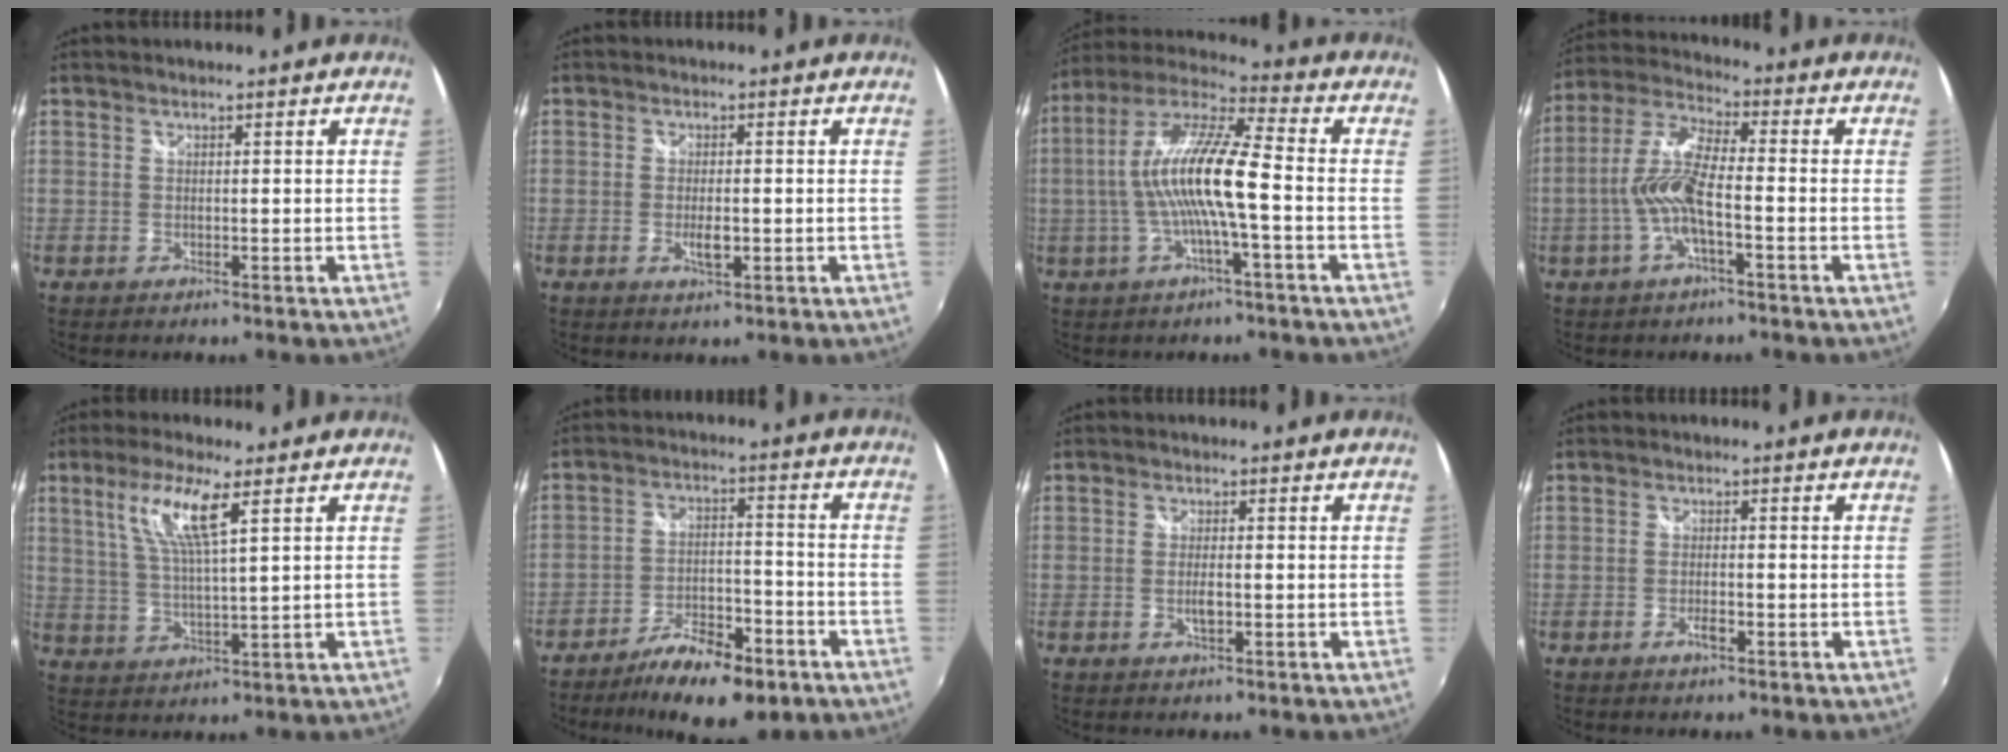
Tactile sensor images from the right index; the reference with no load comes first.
{"total": 3.2, "force": [-0.8, 1.2, 2.9], "torque": [-0.052, -0.006, -0.012]}
{"total": 14.3, "force": [-1.7, 1.4, 14.1], "torque": [-0.262, 0.008, -0.035]}
{"total": 9.9, "force": [-2.6, 2.1, 9.3], "torque": [-0.199, 0.004, -0.049]}
{"total": 8.7, "force": [3.9, 1.1, 7.7], "torque": [-0.152, 0.000, 0.081]}
{"total": 14.0, "force": [-9.6, 5.0, 8.8], "torque": [-0.169, -0.009, -0.148]}
{"total": 2.5, "force": [-0.6, 0.7, 2.3], "torque": [-0.043, -0.004, -0.010]}
{"total": 2.5, "force": [-1.2, 0.9, 2.0], "torque": [-0.039, -0.003, -0.022]}